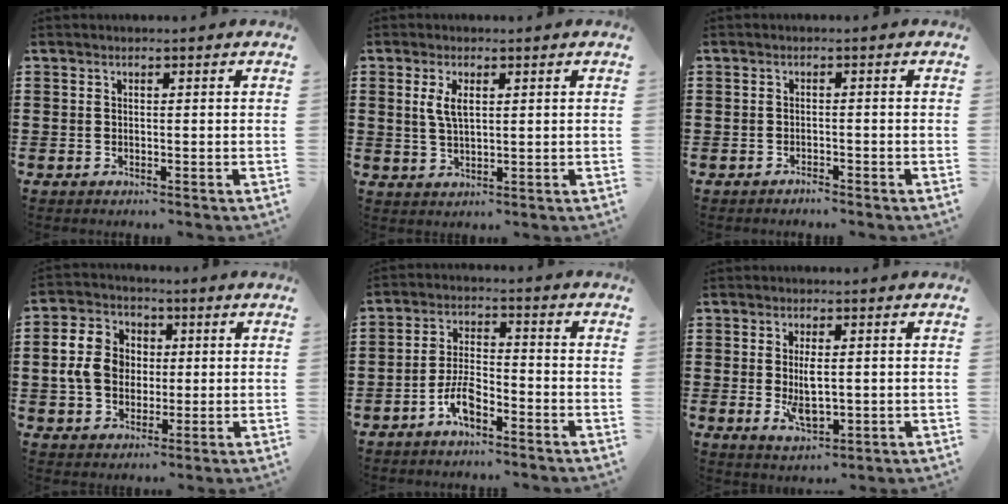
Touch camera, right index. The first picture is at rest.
{"total": 3.5, "force": [1.0, 1.4, 3.0], "torque": [-0.064, 0.006, 0.017]}
{"total": 1.1, "force": [-1.1, 0.1, 0.1], "torque": [-0.005, 0.001, -0.023]}
{"total": 8.1, "force": [0.1, 6.6, 4.6], "torque": [-0.124, 0.015, -0.003]}
{"total": 5.6, "force": [-3.5, 1.9, 3.9], "torque": [-0.091, 0.002, -0.072]}
{"total": 5.1, "force": [-0.1, 2.1, 4.6], "torque": [-0.099, -0.002, -0.005]}